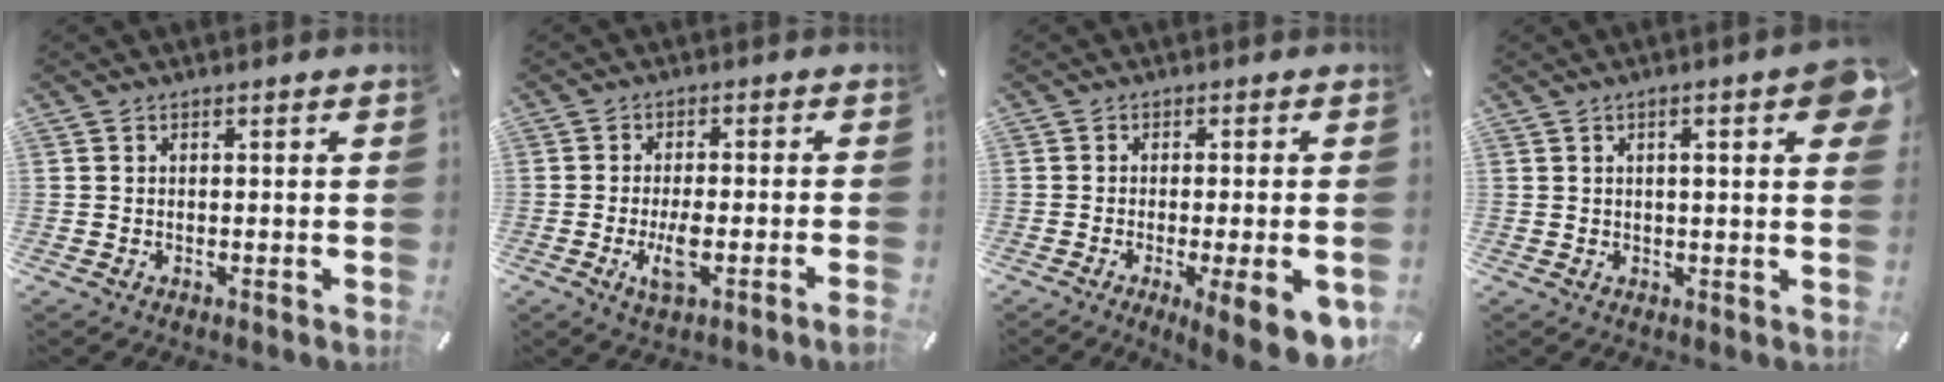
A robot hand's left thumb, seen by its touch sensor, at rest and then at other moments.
{"total": 6.5, "force": [-1.9, 1.5, 6.0], "torque": [-0.116, -0.008, -0.033]}
{"total": 9.5, "force": [-3.0, 1.4, 8.9], "torque": [-0.136, -0.003, -0.038]}
{"total": 6.8, "force": [2.3, 1.4, 6.3], "torque": [-0.092, -0.002, 0.035]}